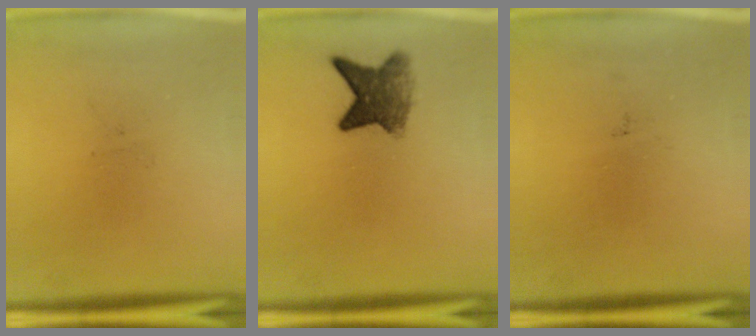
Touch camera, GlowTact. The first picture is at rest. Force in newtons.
{"total": 6.2}
{"total": 0.0}